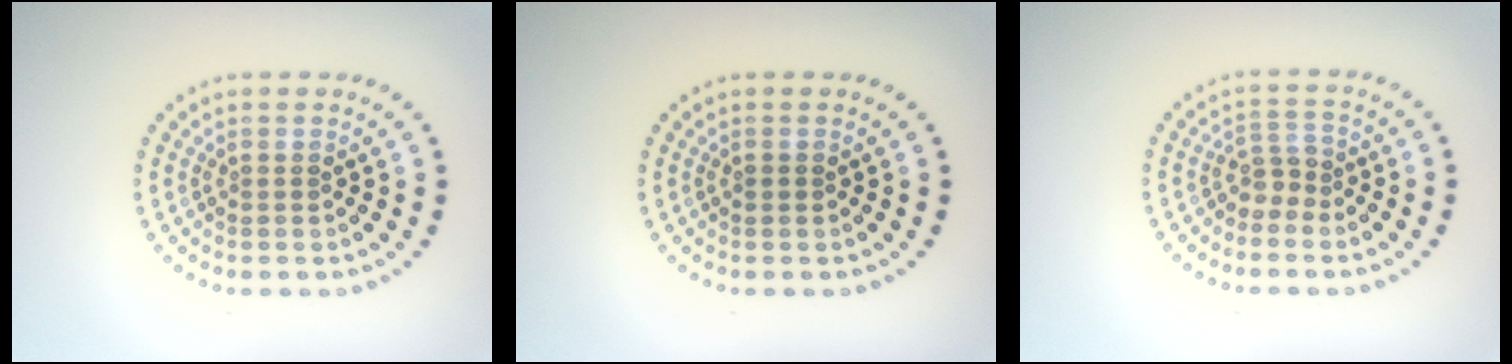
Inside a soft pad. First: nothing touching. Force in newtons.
{"total": 0.7, "press": 0.7, "slide": 0.1}
{"total": 2.0, "press": 1.3, "slide": 1.5}